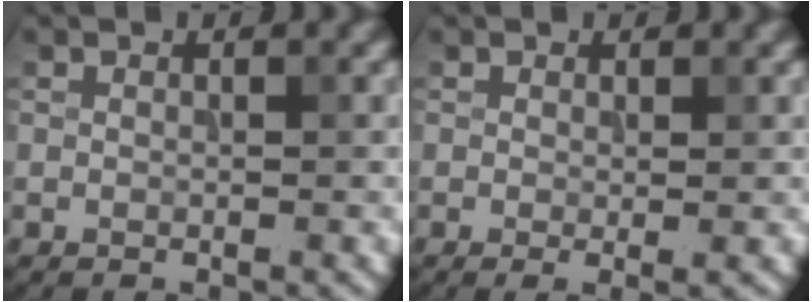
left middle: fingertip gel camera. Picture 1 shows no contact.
{"total": 1.1, "force": [0.0, 0.1, 1.1], "torque": [-0.015, -0.009, -0.001]}